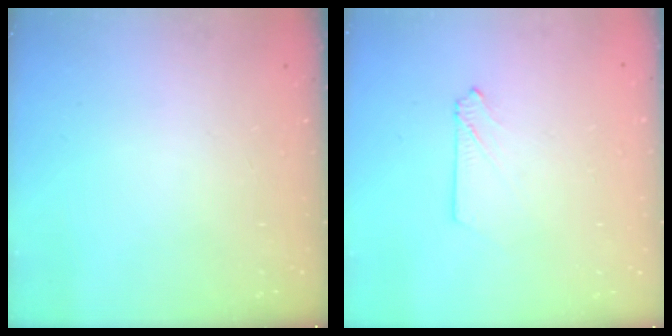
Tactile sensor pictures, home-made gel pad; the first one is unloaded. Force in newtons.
{"total": 3.0, "press": 3.0, "slide": 0.4}